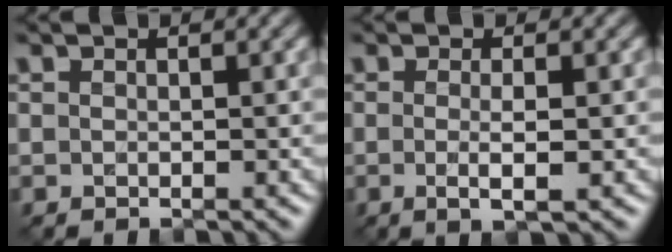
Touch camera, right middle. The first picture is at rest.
{"total": 2.6, "force": [-0.3, 0.6, 2.5], "torque": [-0.042, -0.007, -0.005]}